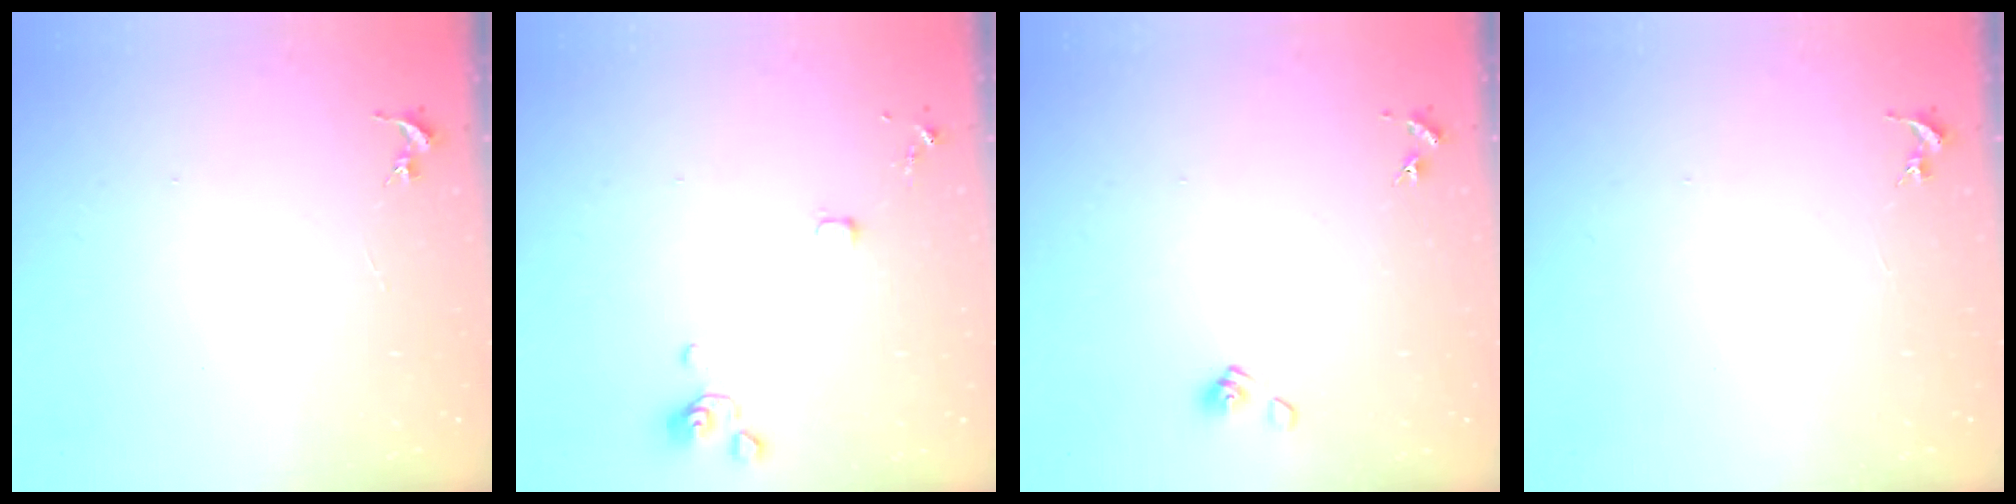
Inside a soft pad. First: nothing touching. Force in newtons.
{"total": 4.0, "press": 4.0, "slide": 0.8}
{"total": 5.4, "press": 4.9, "slide": 2.3}
{"total": 0.0}